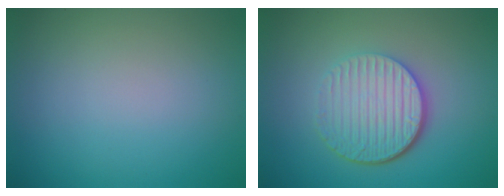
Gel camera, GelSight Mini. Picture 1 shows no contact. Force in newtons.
{"total": 5.7, "press": 4.0, "slide": 4.0}